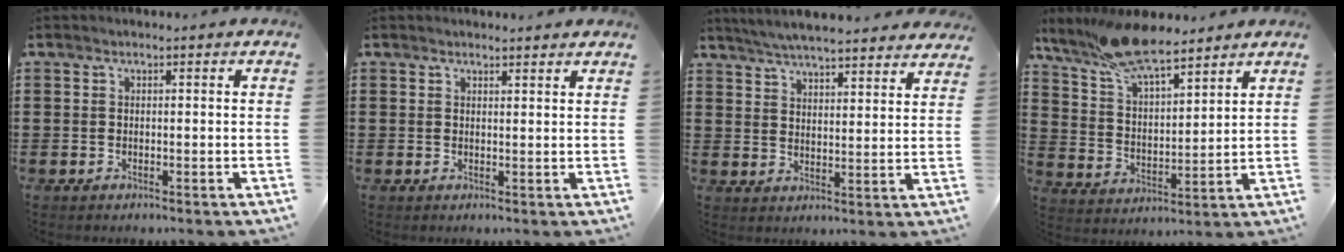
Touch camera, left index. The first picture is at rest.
{"total": 1.4, "force": [1.4, 0.0, 0.1], "torque": [-0.006, -0.001, 0.027]}
{"total": 5.3, "force": [5.2, -0.3, 0.9], "torque": [-0.037, -0.024, 0.094]}
{"total": 11.4, "force": [9.4, 2.9, 5.9], "torque": [-0.140, -0.021, 0.175]}